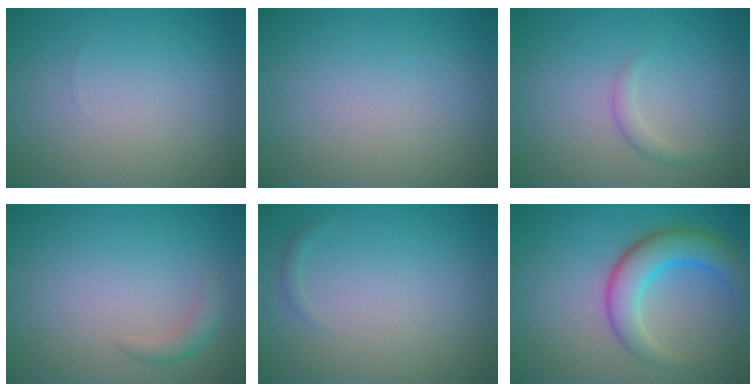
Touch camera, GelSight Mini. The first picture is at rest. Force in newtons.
{"total": 0.0}
{"total": 1.3, "press": 1.3, "slide": 0.1}
{"total": 1.4, "press": 1.4, "slide": 0.1}
{"total": 0.5, "press": 0.5, "slide": 0.0}
{"total": 5.9, "press": 5.9, "slide": 0.2}